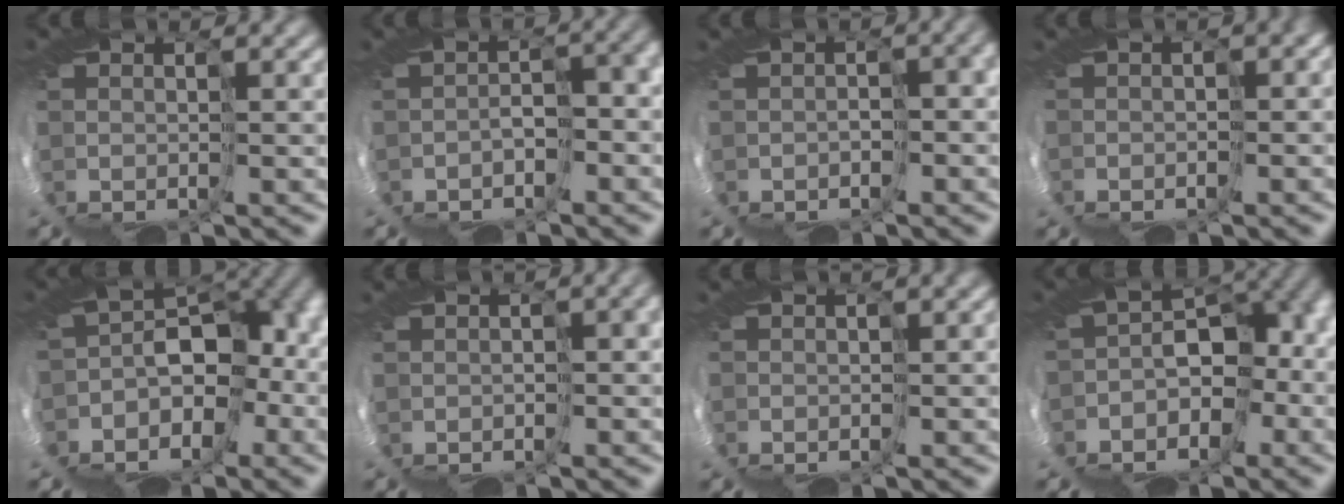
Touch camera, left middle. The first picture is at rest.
{"total": 3.1, "force": [-1.9, 0.9, 2.3], "torque": [-0.040, -0.008, -0.030]}
{"total": 1.9, "force": [-1.4, 0.4, 1.2], "torque": [-0.015, -0.007, -0.015]}
{"total": 2.8, "force": [-2.1, 1.3, 1.3], "torque": [-0.011, -0.002, -0.030]}
{"total": 9.2, "force": [-2.4, 6.3, 6.3], "torque": [-0.113, -0.012, -0.019]}
{"total": 1.6, "force": [-1.1, 0.4, 1.0], "torque": [-0.010, 0.000, -0.012]}
{"total": 2.0, "force": [-1.8, 0.6, 0.6], "torque": [-0.007, 0.000, -0.027]}
{"total": 8.2, "force": [-2.7, 5.4, 5.5], "torque": [-0.099, -0.017, -0.025]}